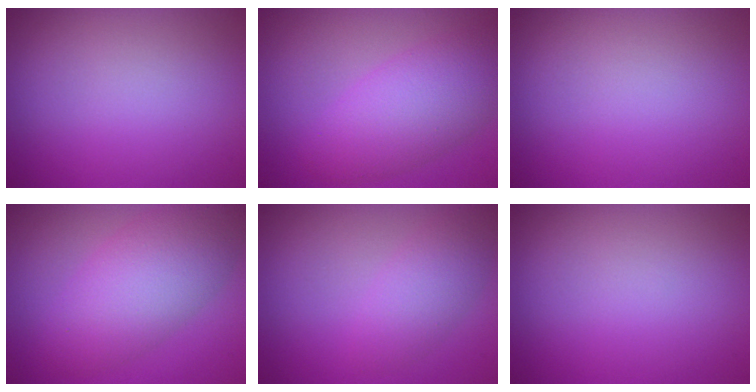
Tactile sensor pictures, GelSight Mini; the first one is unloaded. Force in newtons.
{"total": 6.0, "press": 6.0, "slide": 0.4}
{"total": 0.0}
{"total": 6.9, "press": 6.9, "slide": 0.1}
{"total": 3.0, "press": 3.0, "slide": 0.1}
{"total": 0.0}